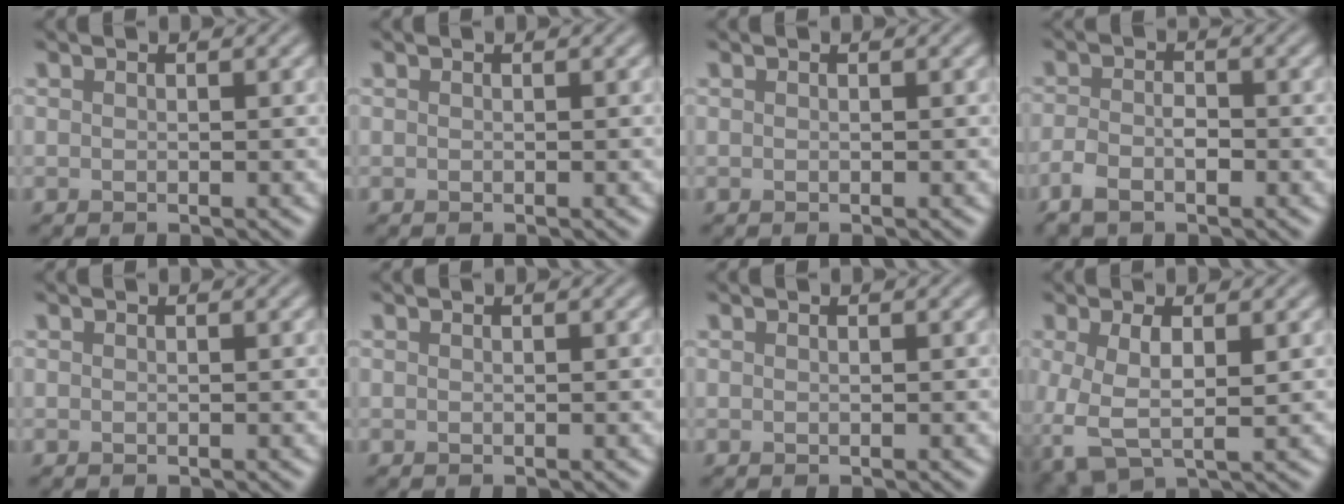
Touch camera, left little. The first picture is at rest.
{"total": 0.0}
{"total": 0.0}
{"total": 2.7, "force": [-1.4, 1.2, 1.9], "torque": [-0.042, -0.002, -0.032]}
{"total": 0.0}
{"total": 0.0}
{"total": 0.0}
{"total": 4.3, "force": [-0.5, 2.0, 3.8], "torque": [-0.097, -0.011, -0.006]}